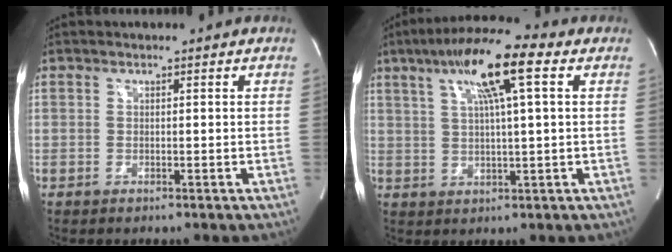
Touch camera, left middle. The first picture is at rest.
{"total": 11.9, "force": [5.0, 0.8, 10.8], "torque": [-0.194, 0.026, 0.081]}